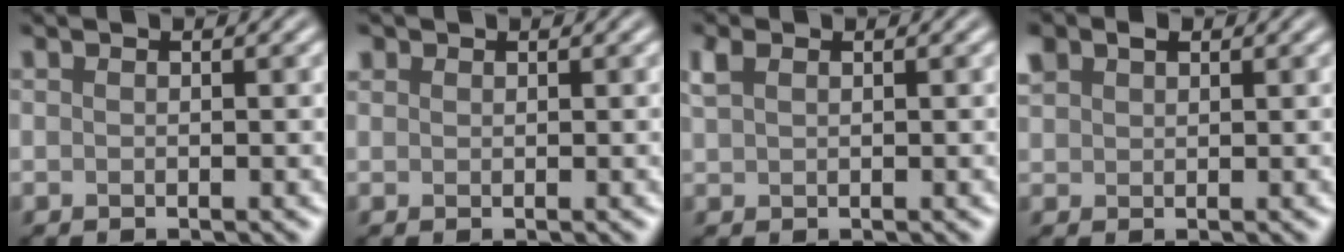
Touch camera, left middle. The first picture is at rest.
{"total": 0.7, "force": [0.5, 0.4, 0.0], "torque": [0.003, 0.001, 0.010]}
{"total": 1.6, "force": [1.0, 0.9, 0.9], "torque": [-0.024, 0.005, 0.022]}
{"total": 2.3, "force": [1.5, 1.5, 1.0], "torque": [-0.023, 0.008, 0.029]}